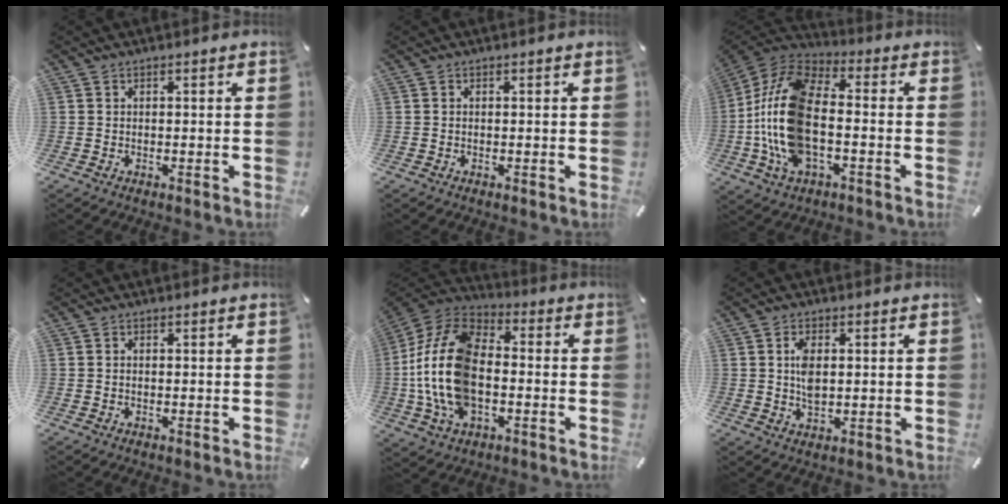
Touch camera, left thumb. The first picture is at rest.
{"total": 0.0}
{"total": 18.0, "force": [-3.8, 9.6, 14.7], "torque": [-0.323, 0.003, -0.070]}
{"total": 0.5, "force": [-0.1, 0.2, 0.4], "torque": [-0.010, 0.000, -0.002]}
{"total": 19.1, "force": [-3.1, 12.0, 14.5], "torque": [-0.324, 0.011, -0.058]}
{"total": 5.1, "force": [0.7, 2.8, 4.2], "torque": [-0.095, -0.002, 0.006]}